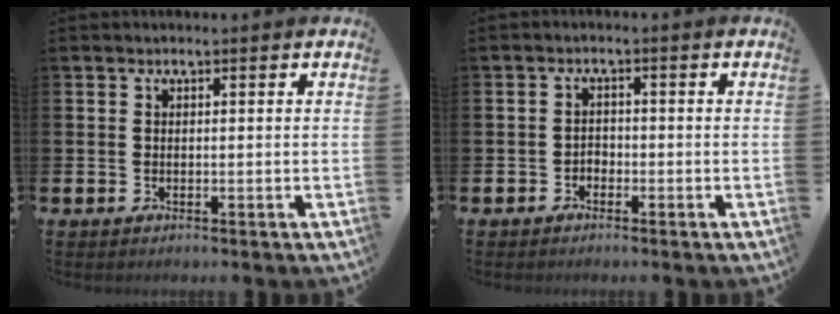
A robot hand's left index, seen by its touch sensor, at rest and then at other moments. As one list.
[{"total": 1.5, "force": [-1.2, 1.0, 0.1], "torque": [-0.002, 0.002, -0.027]}]